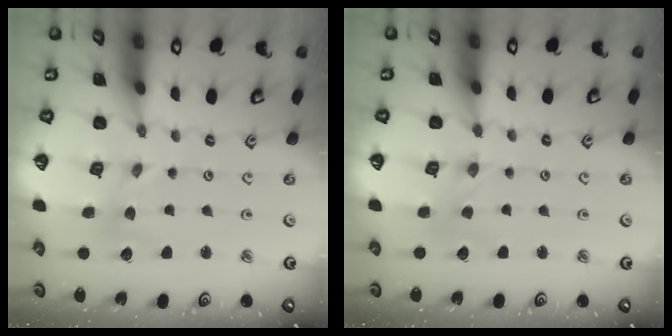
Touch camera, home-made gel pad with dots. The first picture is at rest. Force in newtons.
{"total": 0.0}